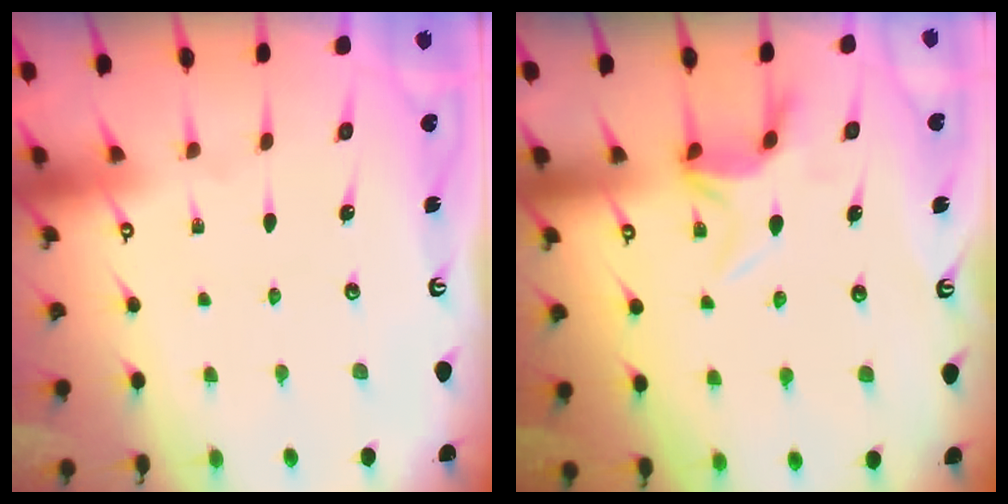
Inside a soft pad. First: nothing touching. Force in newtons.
{"total": 5.2, "press": 5.1, "slide": 1.1}